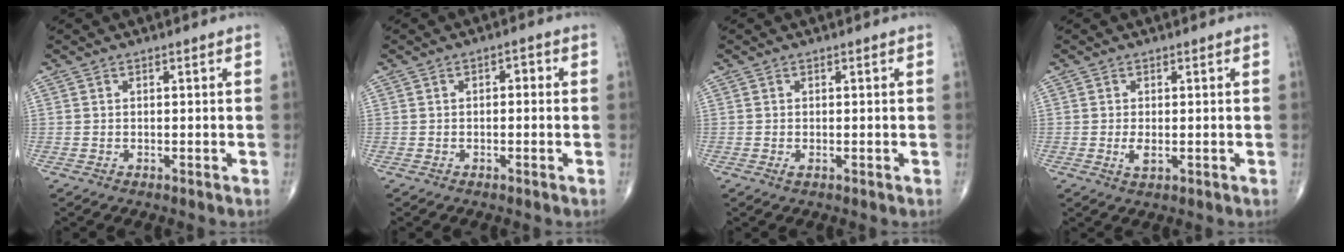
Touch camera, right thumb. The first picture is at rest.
{"total": 1.8, "force": [0.0, 1.1, 1.4], "torque": [-0.014, 0.008, -0.004]}
{"total": 0.5, "force": [-0.2, 0.2, 0.5], "torque": [-0.009, -0.003, -0.005]}
{"total": 2.0, "force": [-0.3, 0.8, 1.8], "torque": [-0.040, -0.007, -0.005]}